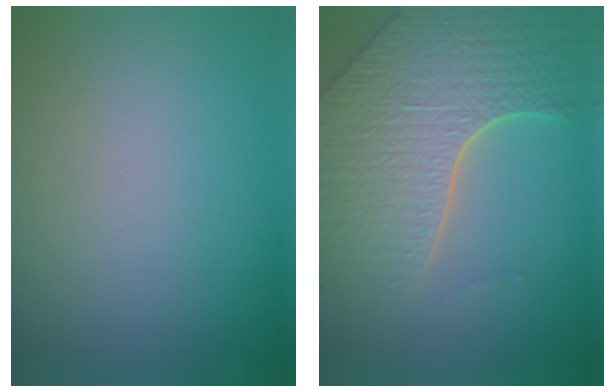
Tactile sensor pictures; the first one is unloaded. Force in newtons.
{"total": 7.5, "press": 5.7, "slide": 4.9}